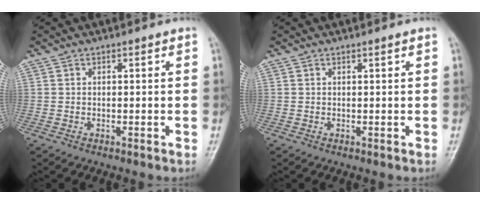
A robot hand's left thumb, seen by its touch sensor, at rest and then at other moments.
{"total": 0.0}